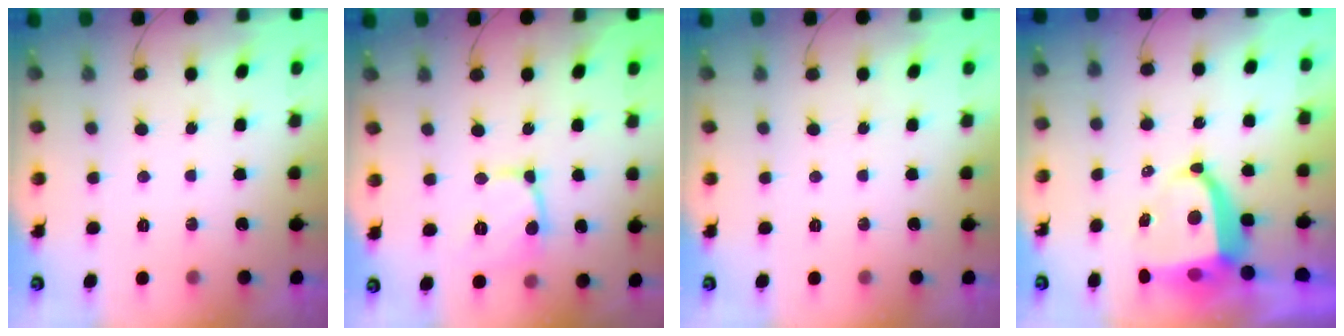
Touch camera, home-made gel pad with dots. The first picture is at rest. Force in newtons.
{"total": 6.6, "press": 6.5, "slide": 0.7}
{"total": 0.0}
{"total": 8.8, "press": 8.8, "slide": 1.0}